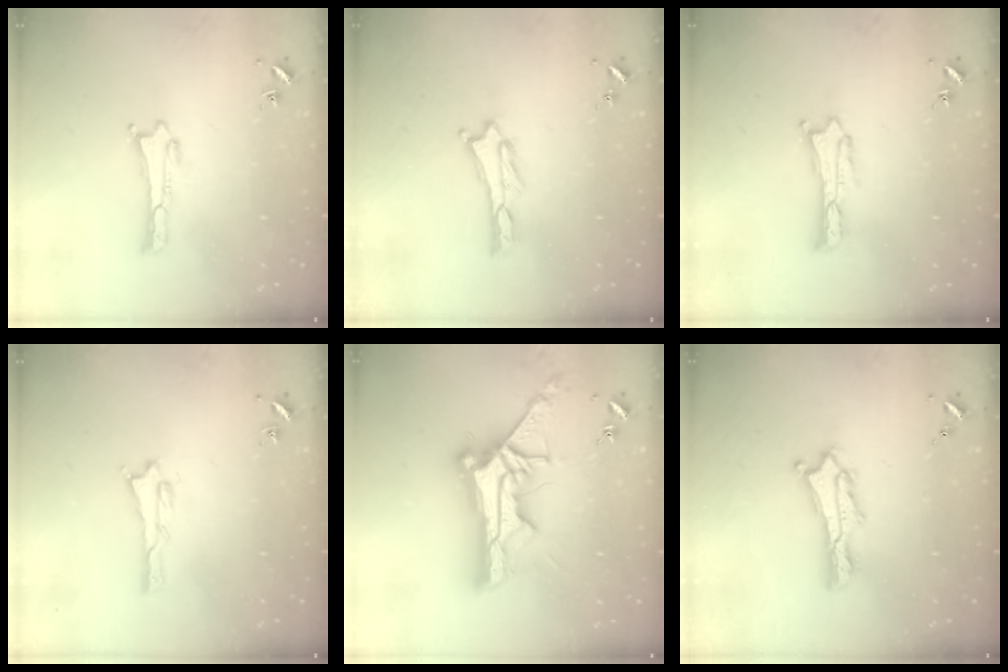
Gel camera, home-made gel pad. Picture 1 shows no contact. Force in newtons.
{"total": 0.5, "press": 0.5, "slide": 0.2}
{"total": 0.5, "press": 0.5, "slide": 0.2}
{"total": 0.6, "press": 0.6, "slide": 0.1}
{"total": 13.3, "press": 13.3, "slide": 1.1}
{"total": 2.2, "press": 2.2, "slide": 0.3}